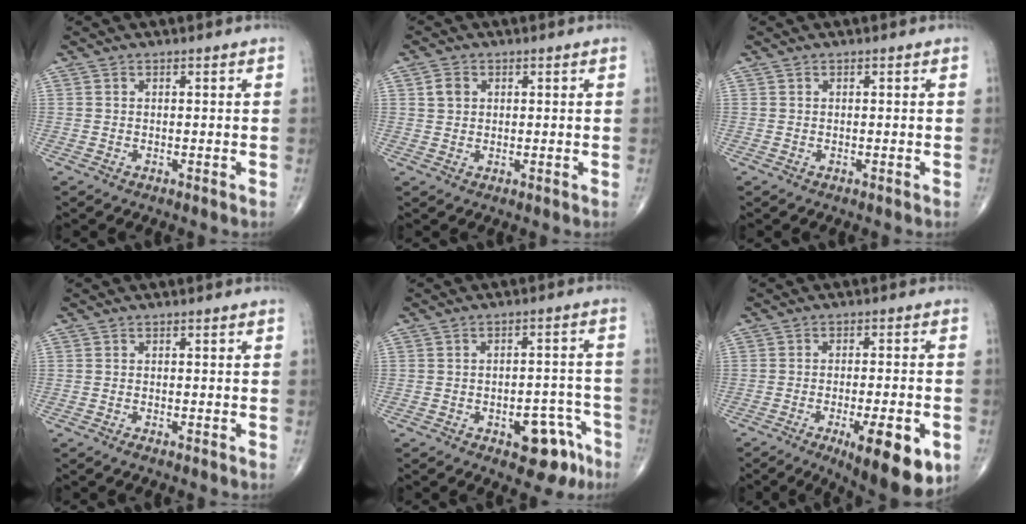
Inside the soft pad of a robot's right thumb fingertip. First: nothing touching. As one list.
[{"total": 2.6, "force": [0.8, 2.1, 1.3], "torque": [-0.018, 0.000, 0.015]}, {"total": 0.0}, {"total": 0.6, "force": [-0.5, 0.1, 0.4], "torque": [-0.012, 0.000, -0.010]}, {"total": 9.6, "force": [-5.1, 4.7, 6.6], "torque": [-0.055, 0.044, -0.059]}, {"total": 14.3, "force": [-6.0, 4.2, 12.3], "torque": [-0.139, 0.002, -0.074]}]